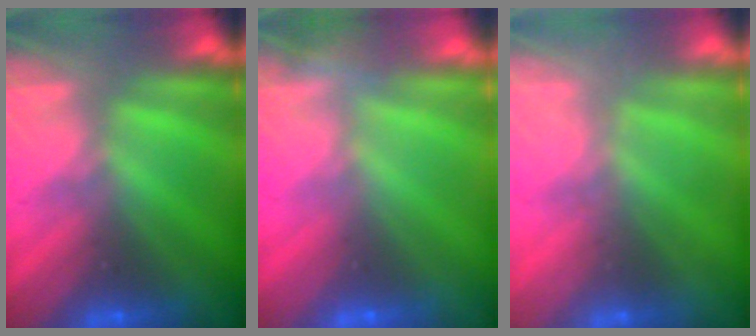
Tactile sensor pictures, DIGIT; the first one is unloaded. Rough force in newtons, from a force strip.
{"total": 7.4}
{"total": 2.0}